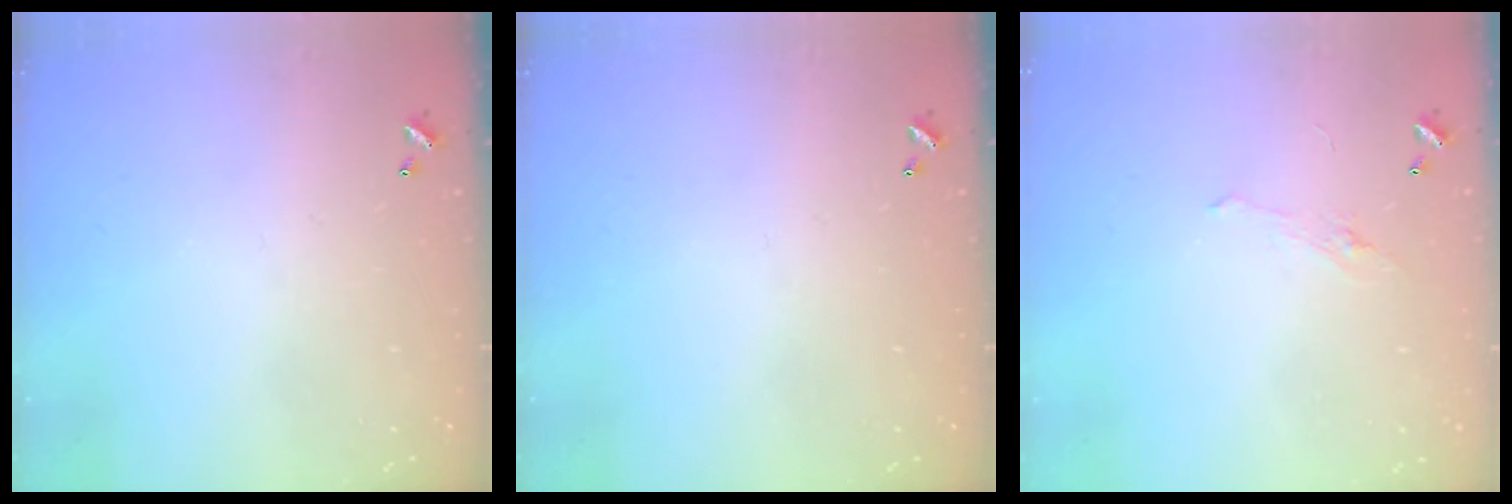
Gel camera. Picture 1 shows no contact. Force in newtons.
{"total": 0.0}
{"total": 2.2, "press": 2.1, "slide": 0.8}